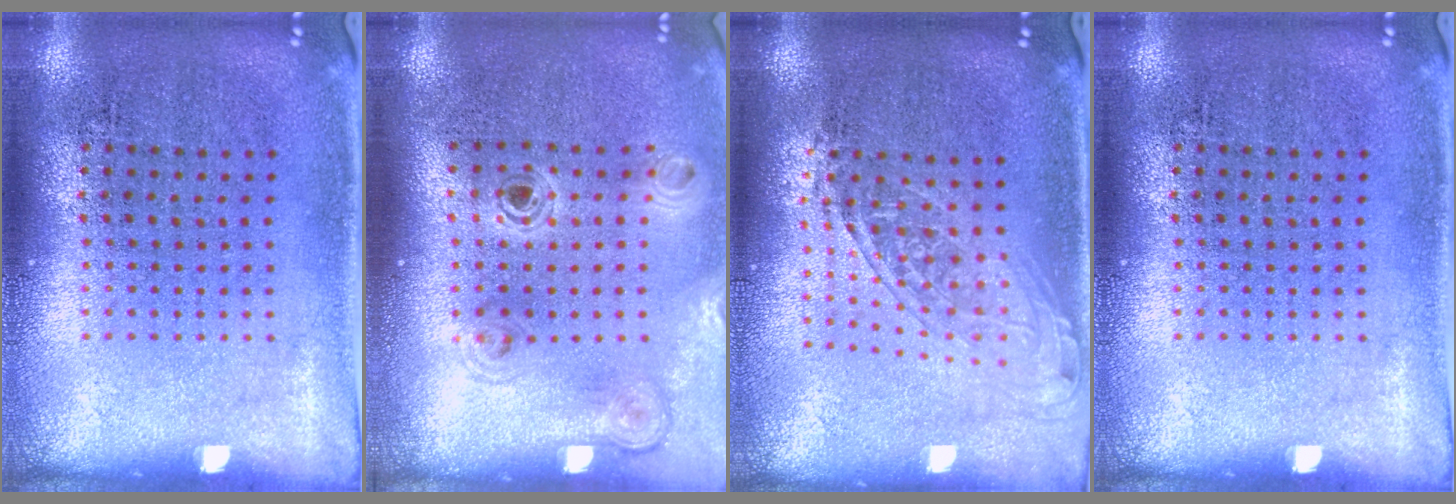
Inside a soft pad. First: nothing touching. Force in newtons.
{"total": 1.1, "press": 1.1, "slide": 0.1}
{"total": 1.5, "press": 1.2, "slide": 0.9}
{"total": 0.0}